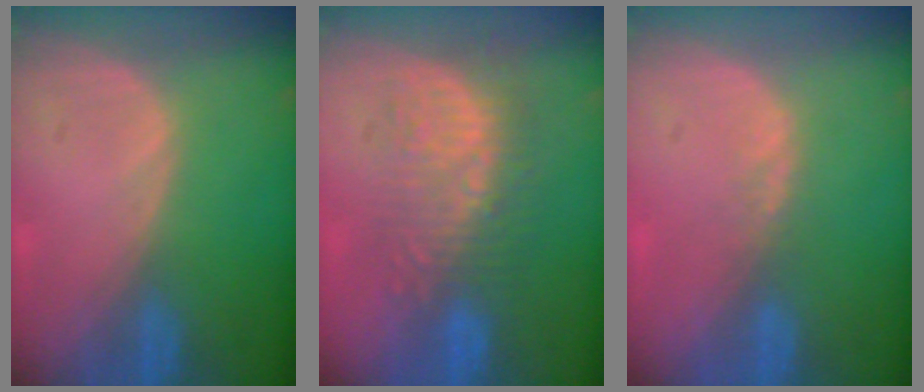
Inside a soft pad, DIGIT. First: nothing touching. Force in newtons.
{"total": 9.1, "press": 8.4, "slide": 3.5}
{"total": 1.3, "press": 1.1, "slide": 0.7}